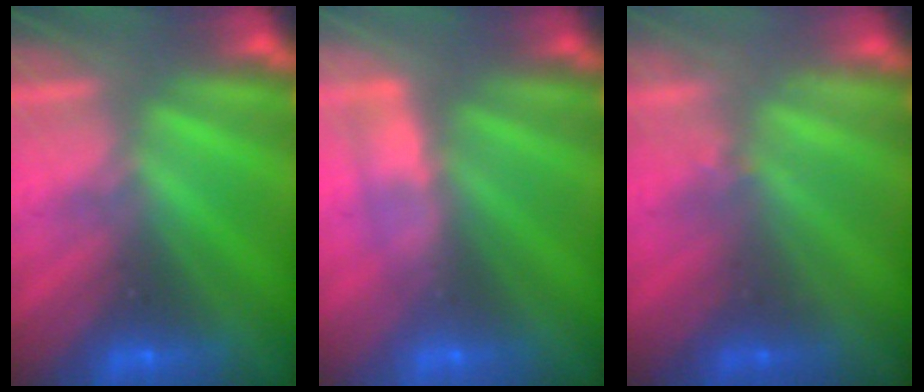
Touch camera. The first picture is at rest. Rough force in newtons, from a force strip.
{"total": 3.0}
{"total": 2.3}